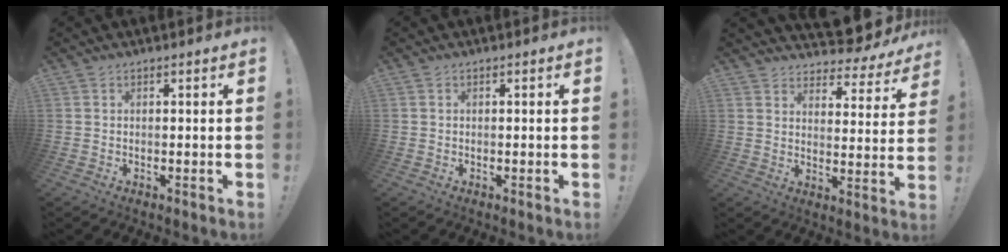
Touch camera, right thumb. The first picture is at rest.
{"total": 0.0}
{"total": 6.4, "force": [6.0, 1.4, 1.5], "torque": [-0.010, -0.069, 0.103]}